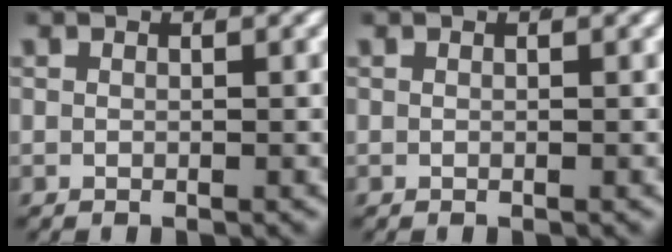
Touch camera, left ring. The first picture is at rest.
{"total": 0.0}